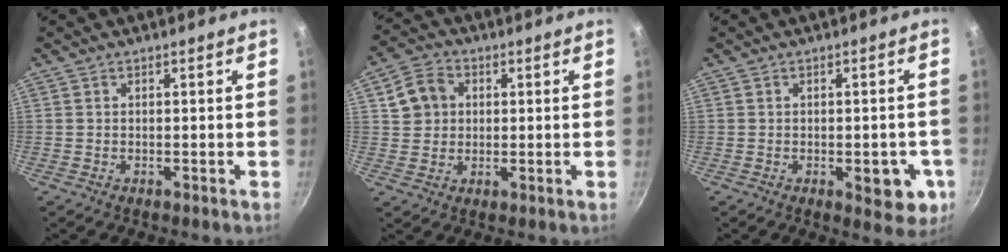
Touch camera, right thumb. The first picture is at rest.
{"total": 7.4, "force": [1.8, 6.3, 3.4], "torque": [-0.038, 0.012, 0.024]}
{"total": 7.7, "force": [-2.1, 3.8, 6.4], "torque": [-0.048, 0.006, -0.022]}